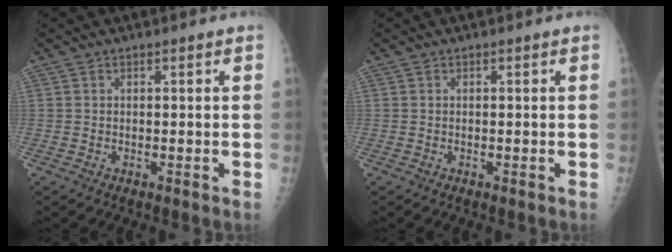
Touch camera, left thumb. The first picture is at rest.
{"total": 0.0}